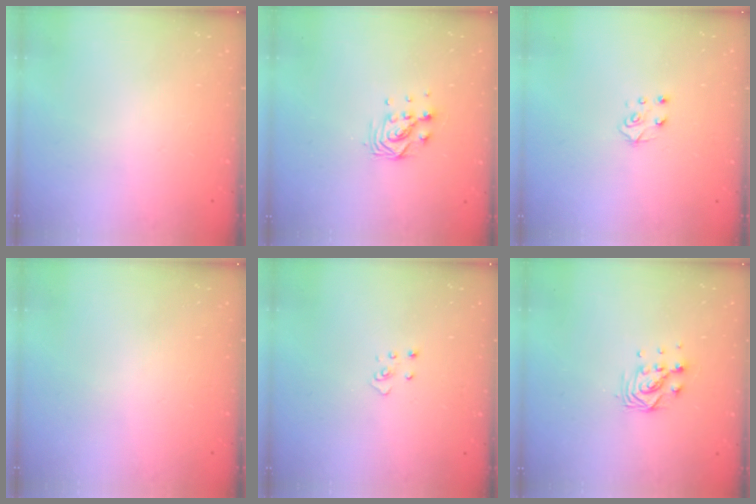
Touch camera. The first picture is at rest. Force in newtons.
{"total": 6.1, "press": 6.1, "slide": 0.3}
{"total": 4.3, "press": 4.3, "slide": 0.5}
{"total": 0.0}
{"total": 3.1, "press": 3.1, "slide": 0.2}
{"total": 6.1, "press": 6.1, "slide": 0.3}